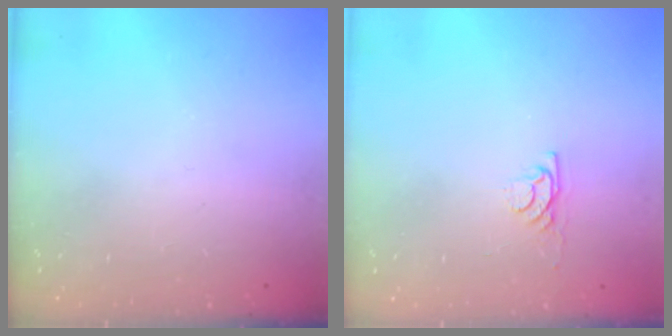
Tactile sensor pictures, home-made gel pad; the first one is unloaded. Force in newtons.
{"total": 2.9, "press": 2.9, "slide": 0.4}